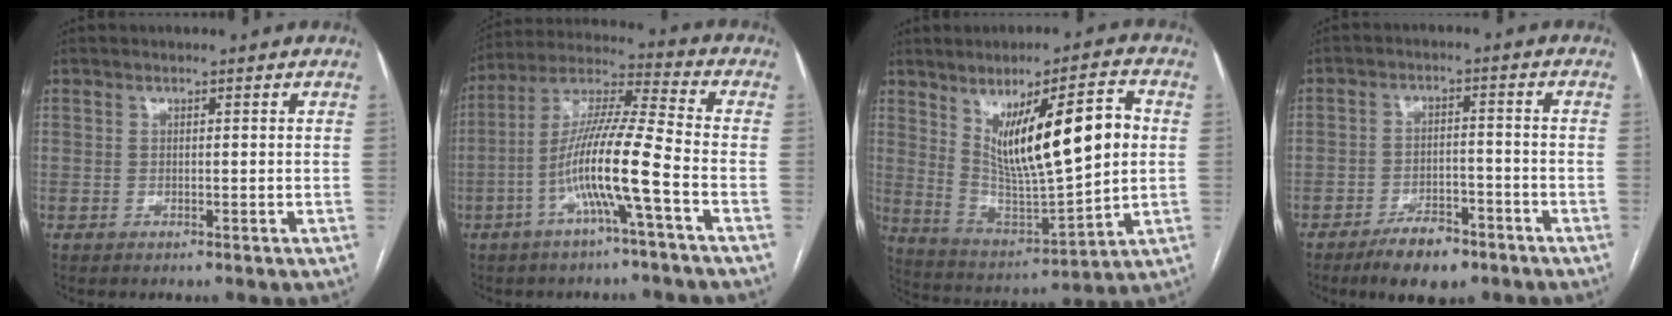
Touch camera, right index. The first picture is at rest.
{"total": 12.5, "force": [-4.5, -0.5, 11.6], "torque": [-0.227, 0.012, -0.090]}
{"total": 16.9, "force": [3.9, 2.8, 16.2], "torque": [-0.273, 0.000, 0.079]}
{"total": 7.3, "force": [-5.3, 2.9, 4.2], "torque": [-0.072, 0.000, -0.086]}